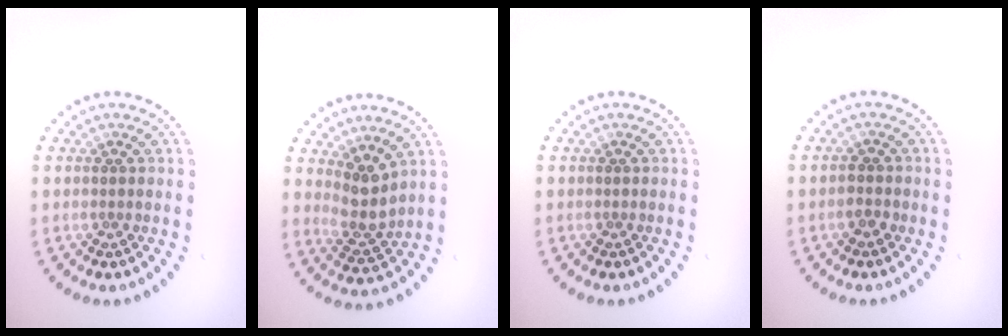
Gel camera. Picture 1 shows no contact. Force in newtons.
{"total": 3.0, "press": 2.4, "slide": 1.9}
{"total": 0.0}
{"total": 1.4, "press": 1.3, "slide": 0.4}